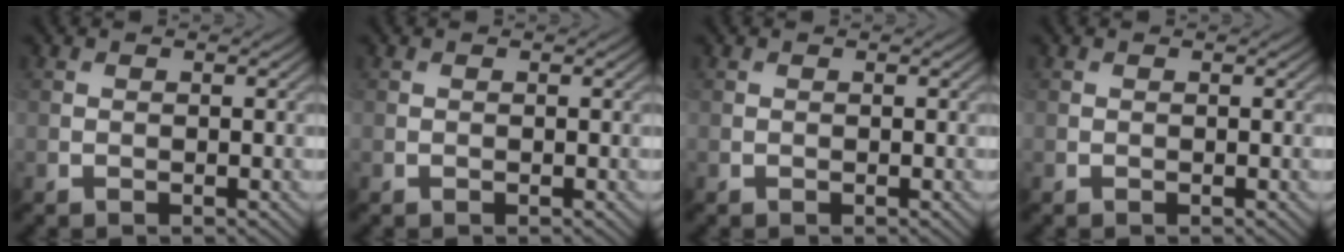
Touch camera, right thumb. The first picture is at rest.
{"total": 0.0}
{"total": 0.0}
{"total": 0.0}